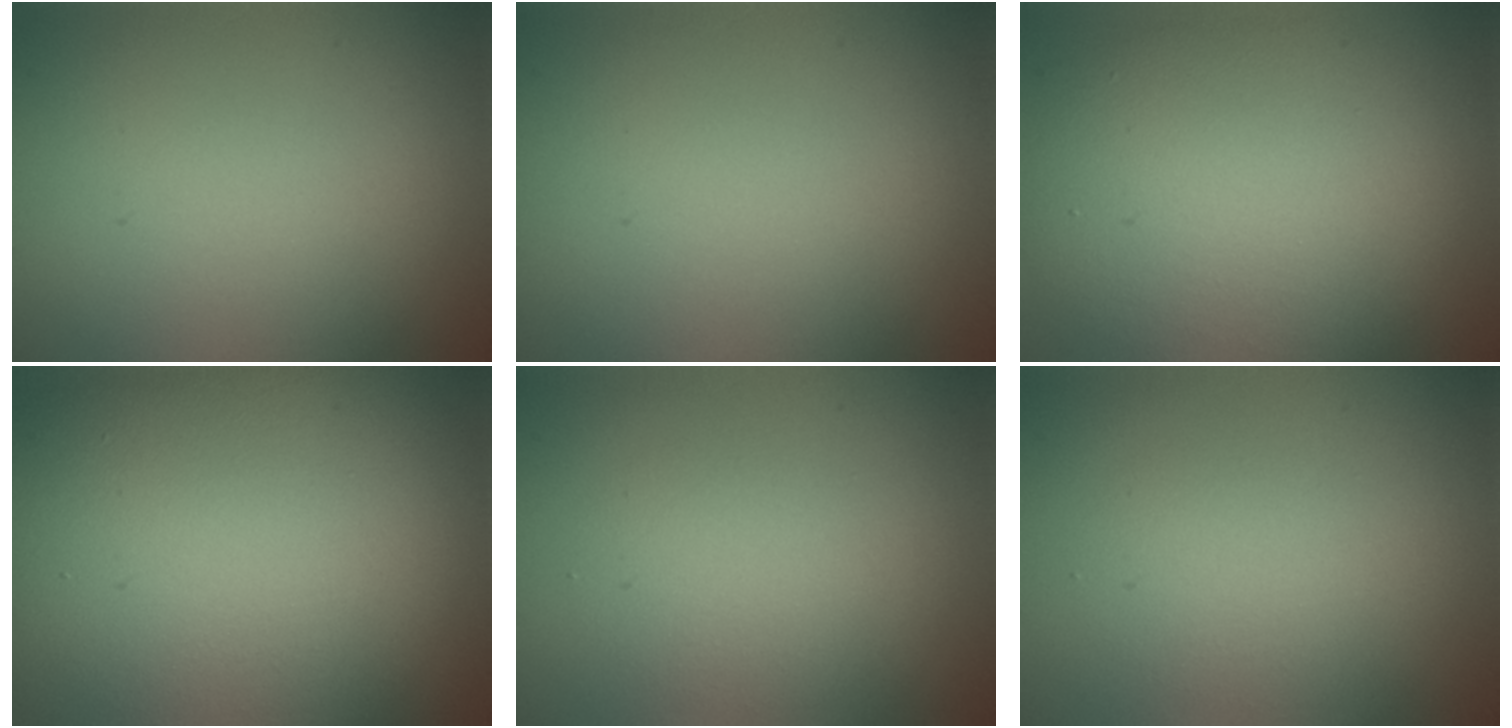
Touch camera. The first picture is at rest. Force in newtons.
{"total": 0.0}
{"total": 9.5, "press": 9.5, "slide": 0.1}
{"total": 18.5, "press": 18.5, "slide": 0.5}
{"total": 2.8, "press": 2.8, "slide": 0.2}
{"total": 2.2, "press": 2.2, "slide": 0.2}